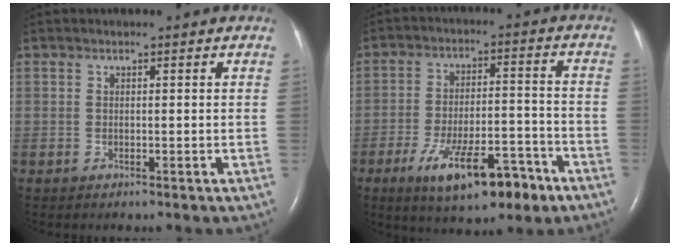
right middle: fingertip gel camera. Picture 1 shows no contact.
{"total": 13.5, "force": [-7.8, 3.9, 10.2], "torque": [-0.170, -0.002, -0.117]}